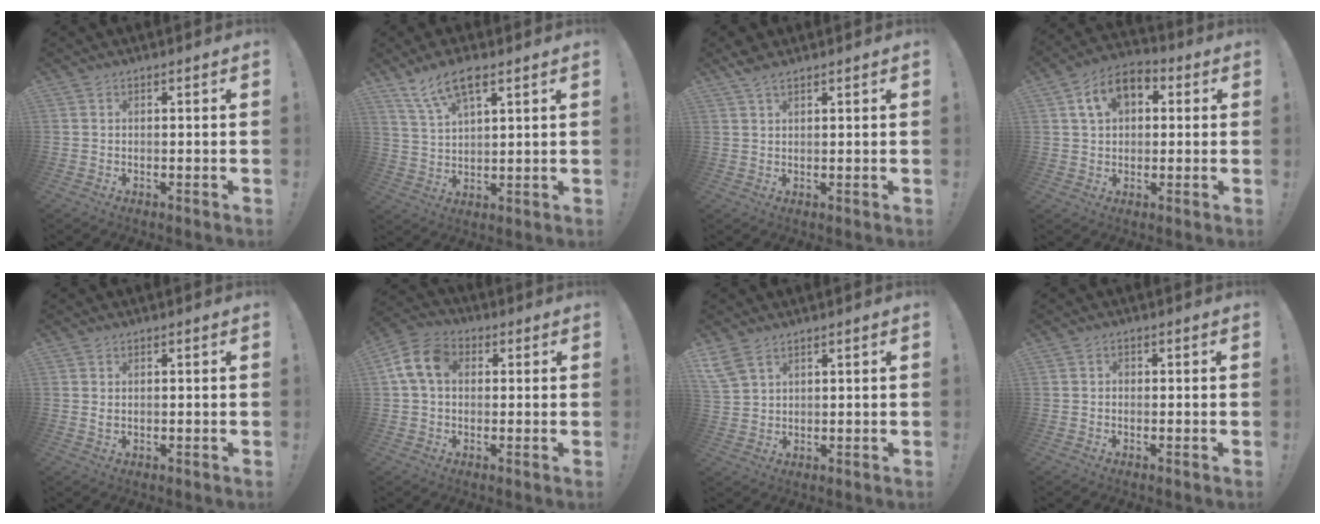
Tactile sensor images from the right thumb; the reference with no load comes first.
{"total": 9.8, "force": [6.3, 3.6, 6.6], "torque": [-0.123, -0.019, 0.118]}
{"total": 3.4, "force": [2.6, 1.1, 1.9], "torque": [-0.025, -0.013, 0.047]}
{"total": 10.5, "force": [3.8, 7.1, 6.8], "torque": [-0.112, 0.007, 0.075]}
{"total": 0.9, "force": [0.3, 0.4, 0.7], "torque": [-0.008, -0.002, 0.004]}
{"total": 10.2, "force": [2.1, 7.1, 7.0], "torque": [-0.139, 0.016, 0.045]}
{"total": 5.7, "force": [4.0, 3.1, 2.6], "torque": [-0.055, -0.012, 0.083]}
{"total": 1.1, "force": [-0.6, 0.8, 0.5], "torque": [-0.016, 0.007, -0.010]}